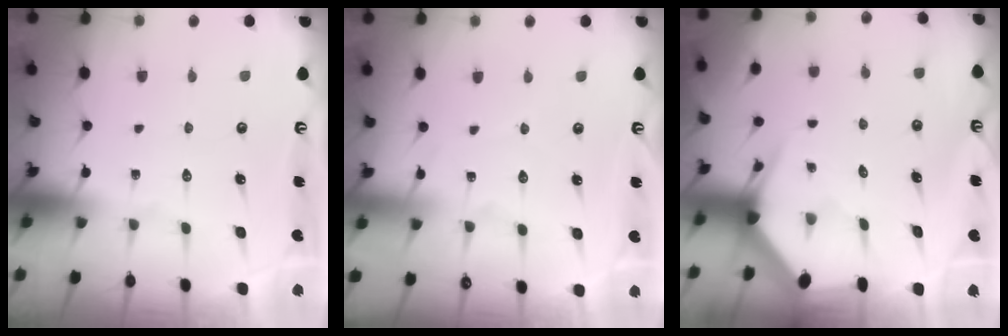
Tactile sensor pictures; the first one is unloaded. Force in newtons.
{"total": 1.9, "press": 1.9, "slide": 0.2}
{"total": 3.5, "press": 3.5, "slide": 0.0}